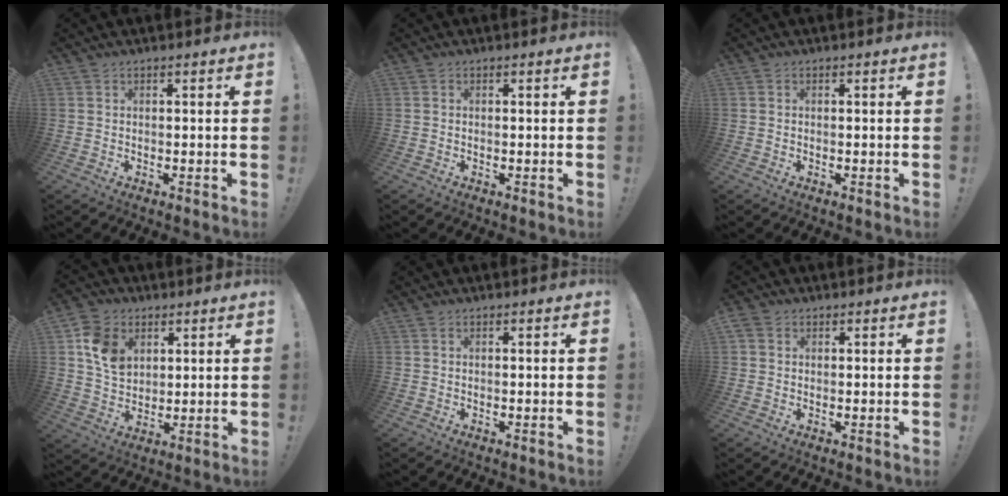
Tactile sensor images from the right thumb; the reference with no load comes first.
{"total": 0.0}
{"total": 0.0}
{"total": 11.8, "force": [4.5, 9.0, 6.2], "torque": [-0.106, -0.005, 0.090]}
{"total": 0.0}
{"total": 2.2, "force": [0.8, 1.7, 1.0], "torque": [-0.028, 0.006, 0.019]}